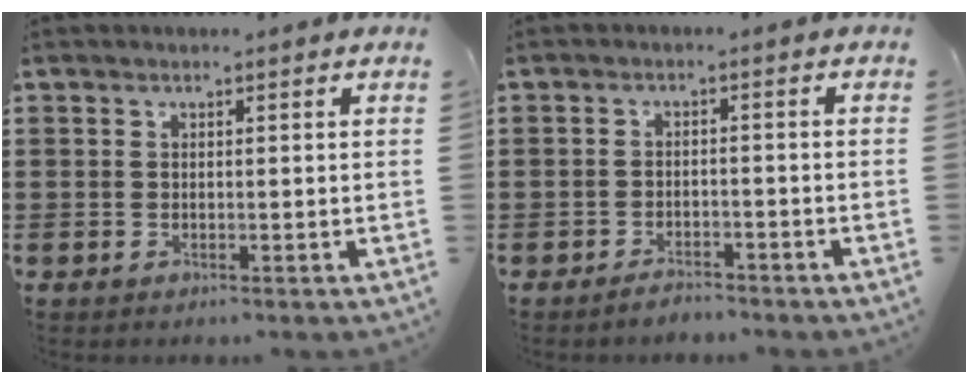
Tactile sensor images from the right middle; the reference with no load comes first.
{"total": 2.0, "force": [-1.9, 0.4, 0.2], "torque": [-0.009, 0.002, -0.040]}